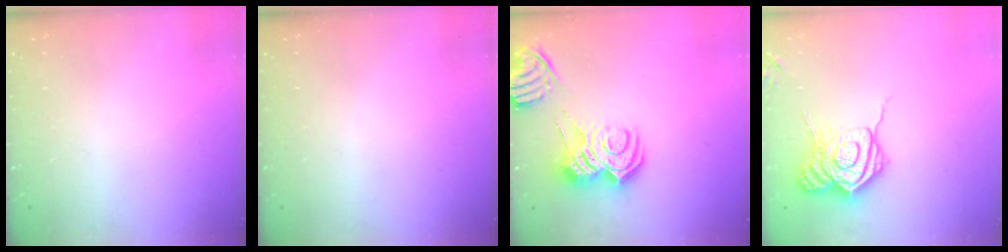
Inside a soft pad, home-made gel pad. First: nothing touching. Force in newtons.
{"total": 0.0}
{"total": 13.6, "press": 13.6, "slide": 1.5}
{"total": 16.7, "press": 16.7, "slide": 0.6}